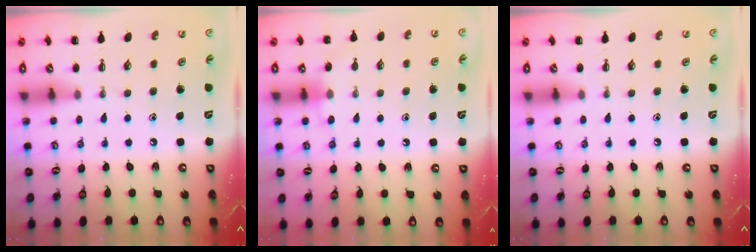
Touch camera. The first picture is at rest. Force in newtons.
{"total": 7.9, "press": 7.4, "slide": 2.6}
{"total": 0.0}